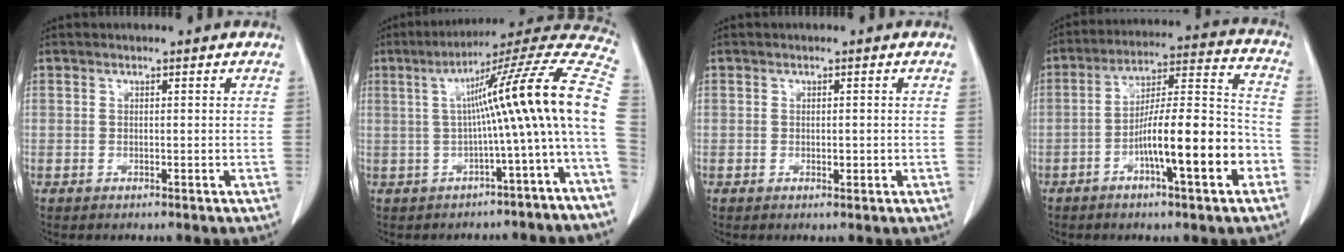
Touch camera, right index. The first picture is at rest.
{"total": 16.7, "force": [-0.9, -1.4, 16.6], "torque": [-0.221, 0.042, -0.023]}
{"total": 1.0, "force": [-0.2, 0.6, 0.8], "torque": [-0.010, 0.000, -0.002]}
{"total": 14.7, "force": [-5.6, 1.8, 13.5], "torque": [-0.218, 0.014, -0.089]}